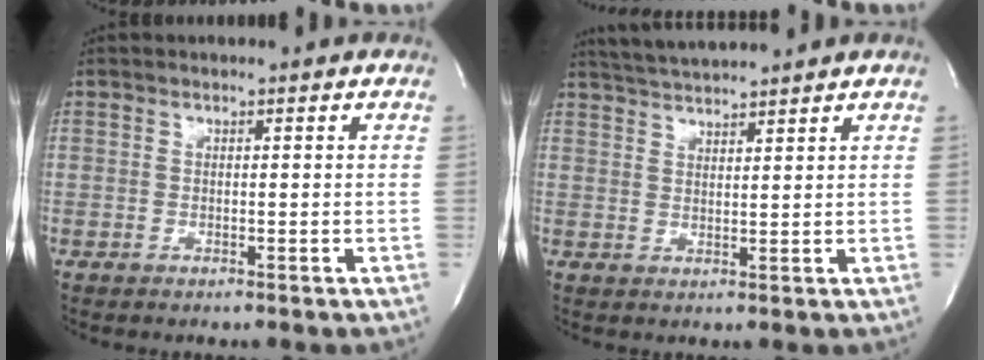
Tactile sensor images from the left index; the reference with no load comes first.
{"total": 5.6, "force": [5.3, -0.8, 1.6], "torque": [-0.034, 0.018, 0.097]}